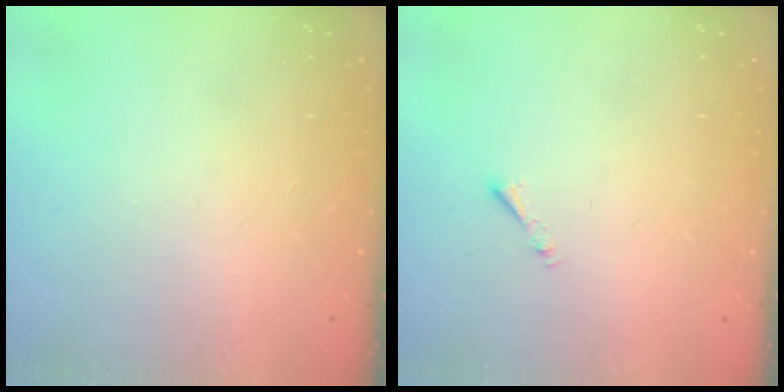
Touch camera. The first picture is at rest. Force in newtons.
{"total": 0.8, "press": 0.7, "slide": 0.3}